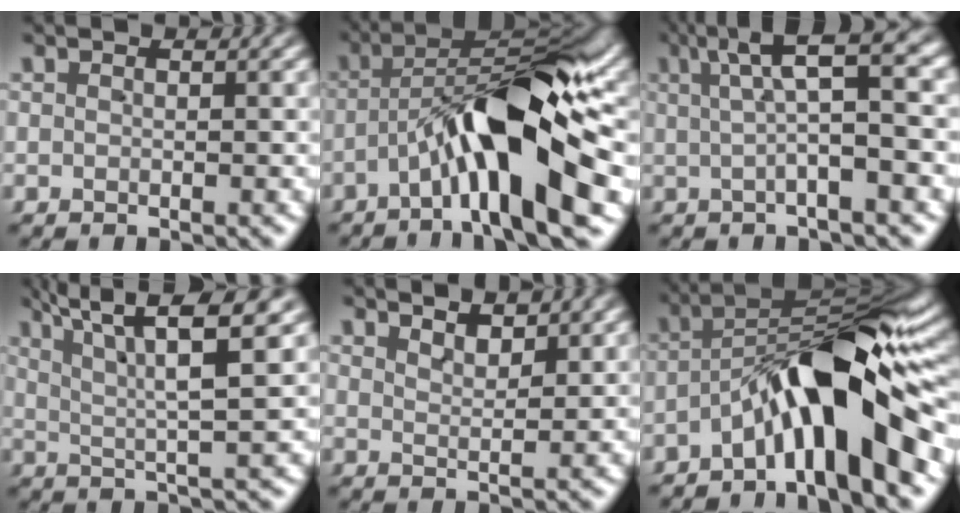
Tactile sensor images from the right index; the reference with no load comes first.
{"total": 10.8, "force": [-2.3, 3.0, 10.1], "torque": [-0.153, 0.000, -0.036]}
{"total": 5.6, "force": [2.0, 0.4, 5.2], "torque": [-0.067, 0.024, 0.025]}
{"total": 6.2, "force": [3.9, 0.6, 4.8], "torque": [-0.075, 0.006, 0.061]}
{"total": 2.6, "force": [2.5, 0.0, 0.7], "torque": [-0.008, -0.006, 0.046]}
{"total": 10.8, "force": [-2.2, 3.3, 10.0], "torque": [-0.152, 0.004, -0.031]}